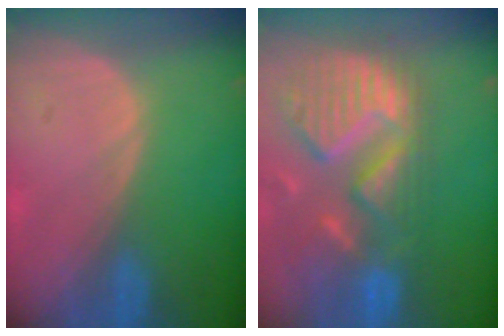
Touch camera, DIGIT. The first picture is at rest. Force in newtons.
{"total": 14.0, "press": 11.8, "slide": 7.6}